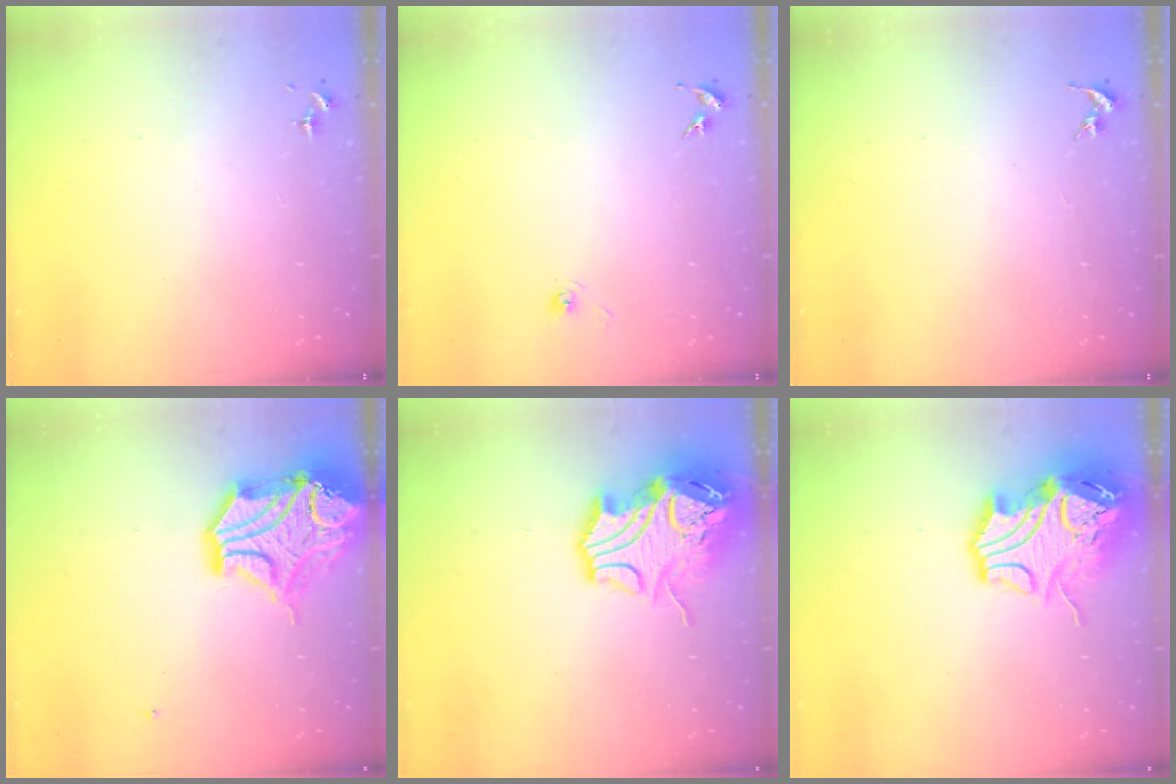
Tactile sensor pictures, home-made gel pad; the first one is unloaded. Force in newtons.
{"total": 3.3, "press": 2.7, "slide": 2.0}
{"total": 0.0}
{"total": 18.1, "press": 17.9, "slide": 2.5}
{"total": 17.6, "press": 17.4, "slide": 2.5}
{"total": 17.6, "press": 17.4, "slide": 2.5}